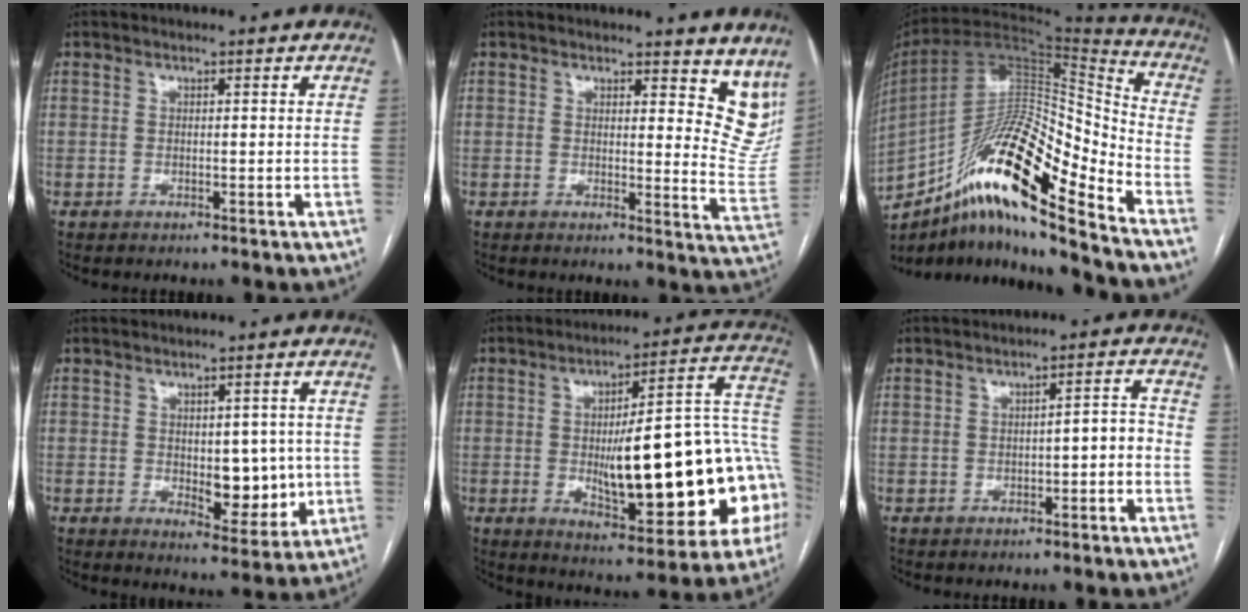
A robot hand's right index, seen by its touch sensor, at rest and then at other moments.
{"total": 11.0, "force": [9.5, 4.0, 3.8], "torque": [-0.001, -0.050, 0.077]}
{"total": 21.9, "force": [-13.9, 2.7, 16.7], "torque": [-0.300, 0.007, -0.248]}
{"total": 7.2, "force": [-0.3, 3.8, 6.2], "torque": [-0.070, 0.000, 0.009]}
{"total": 24.9, "force": [-3.3, 6.0, 24.0], "torque": [-0.263, 0.029, -0.030]}
{"total": 3.3, "force": [-1.3, 1.1, 2.9], "torque": [-0.039, 0.021, -0.018]}